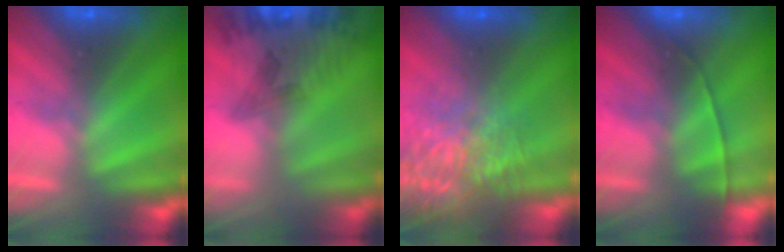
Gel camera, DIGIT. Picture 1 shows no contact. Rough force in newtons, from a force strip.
{"total": 7.6}
{"total": 7.2}
{"total": 1.9}